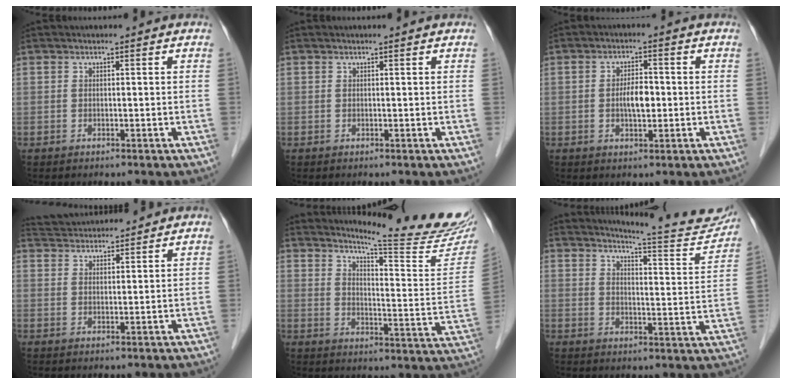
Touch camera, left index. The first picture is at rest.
{"total": 0.6, "force": [0.5, 0.0, 0.2], "torque": [-0.006, 0.001, 0.009]}
{"total": 3.8, "force": [-0.3, 1.5, 3.5], "torque": [-0.066, 0.001, -0.007]}
{"total": 8.2, "force": [8.0, 0.9, 1.5], "torque": [-0.034, 0.035, 0.129]}
{"total": 19.1, "force": [17.9, -0.5, 6.7], "torque": [-0.102, -0.111, 0.219]}
{"total": 15.0, "force": [14.4, 1.1, 3.7], "torque": [-0.046, -0.061, 0.169]}